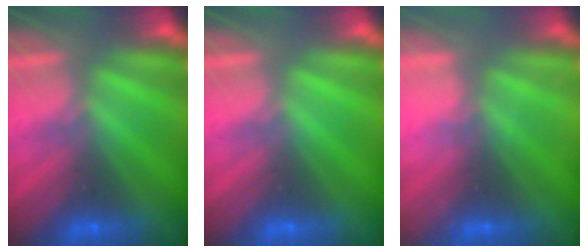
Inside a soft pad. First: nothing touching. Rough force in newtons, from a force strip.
{"total": 0.0}
{"total": 2.3}